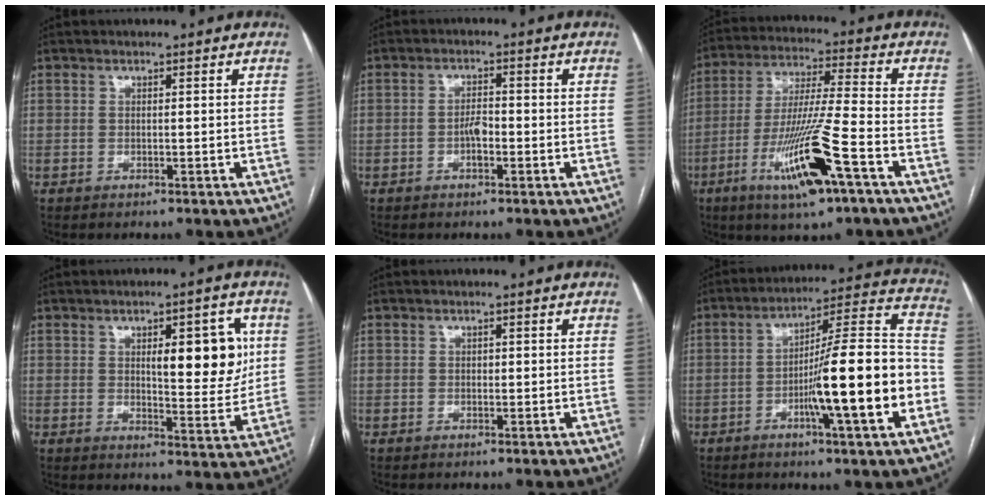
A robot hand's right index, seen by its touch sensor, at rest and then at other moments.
{"total": 2.6, "force": [-0.9, 1.0, 2.2], "torque": [-0.036, 0.004, -0.017]}
{"total": 14.9, "force": [-7.0, 0.6, 13.2], "torque": [-0.263, -0.020, -0.122]}
{"total": 10.3, "force": [2.6, 3.2, 9.5], "torque": [-0.125, 0.005, 0.040]}
{"total": 0.5, "force": [0.1, 0.4, 0.3], "torque": [-0.003, 0.001, 0.000]}
{"total": 17.4, "force": [-5.1, 0.5, 16.6], "torque": [-0.254, 0.008, -0.081]}